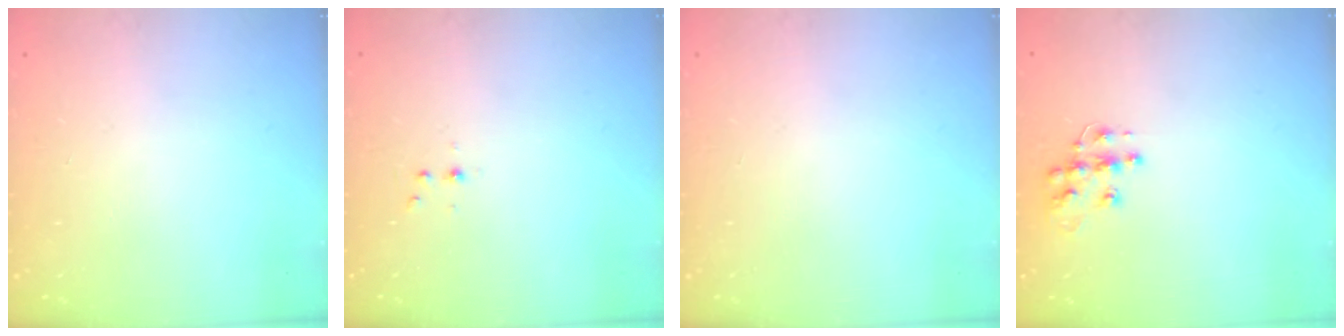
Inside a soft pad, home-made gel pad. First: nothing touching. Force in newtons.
{"total": 2.7, "press": 2.3, "slide": 1.4}
{"total": 0.0}
{"total": 9.6, "press": 9.5, "slide": 0.5}